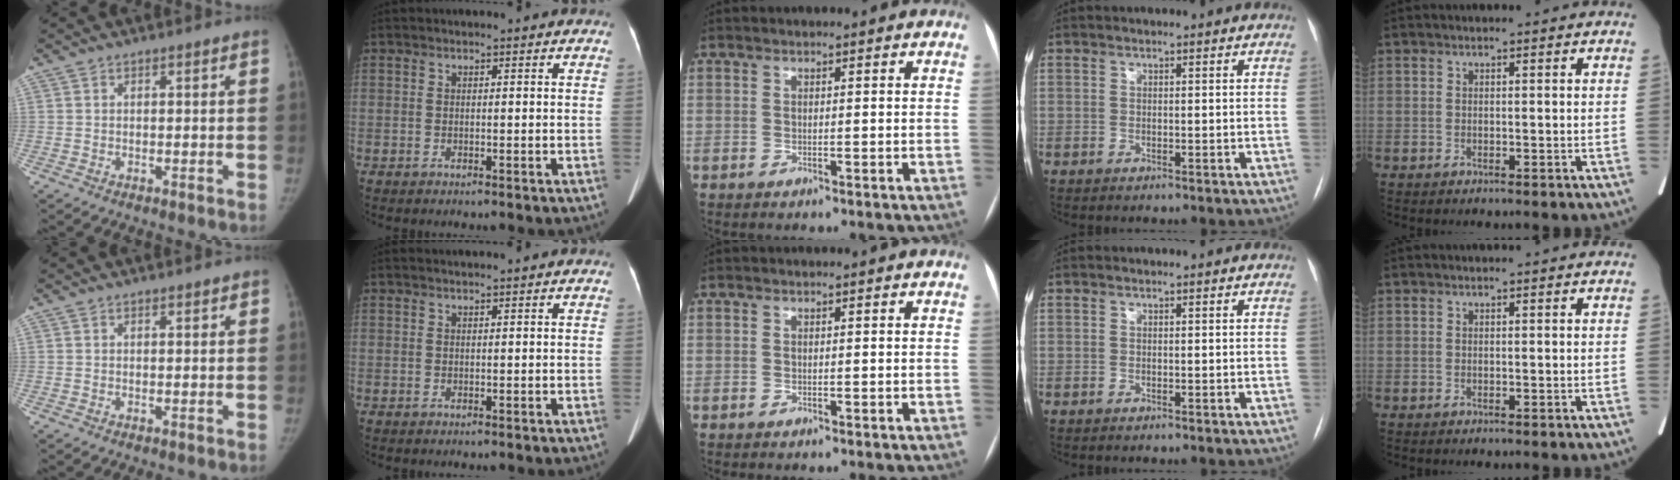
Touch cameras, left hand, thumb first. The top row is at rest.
{"thumb": {"total": 0.7, "force": [0.5, 0.3, 0.3], "torque": [-0.004, -0.003, 0.007]}, "index": {"total": 1.4, "force": [1.2, -0.2, 0.6], "torque": [-0.007, 0.015, 0.025]}}